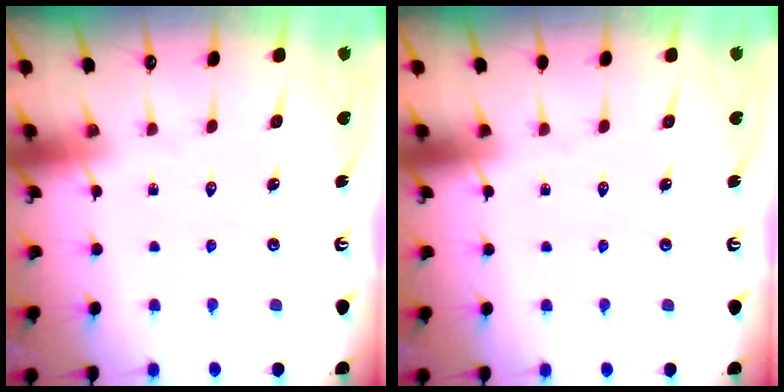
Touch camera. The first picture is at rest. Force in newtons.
{"total": 0.0}